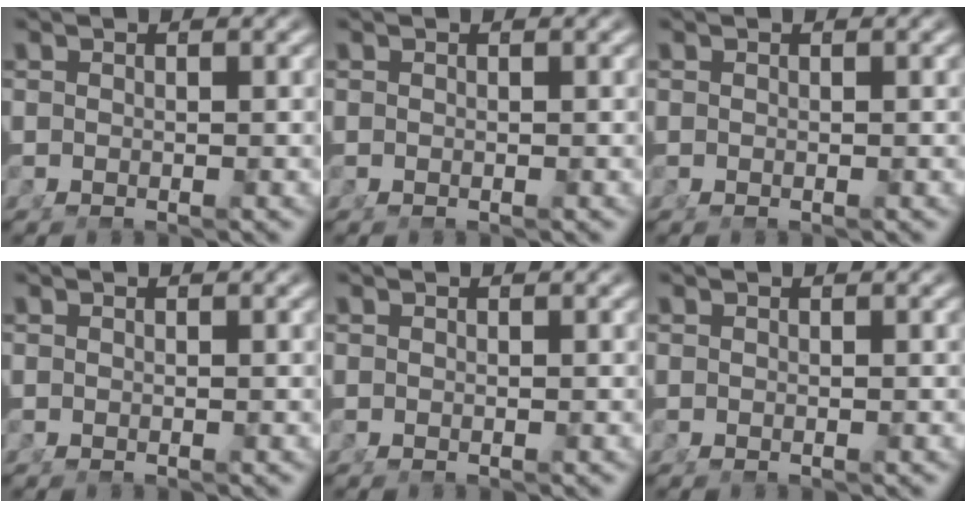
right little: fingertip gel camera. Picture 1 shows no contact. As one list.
[{"total": 0.0}, {"total": 0.0}, {"total": 0.0}, {"total": 0.0}, {"total": 0.0}]